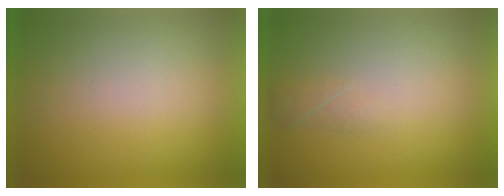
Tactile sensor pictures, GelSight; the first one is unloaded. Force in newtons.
{"total": 1.6}